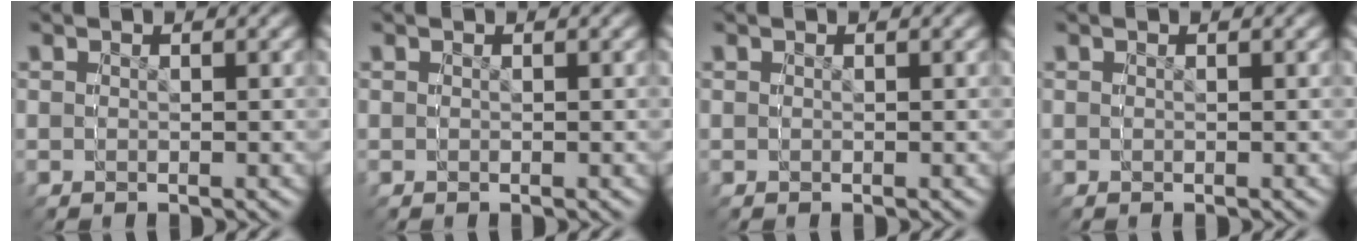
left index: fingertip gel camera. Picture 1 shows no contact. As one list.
[{"total": 0.0}, {"total": 0.0}, {"total": 0.0}]